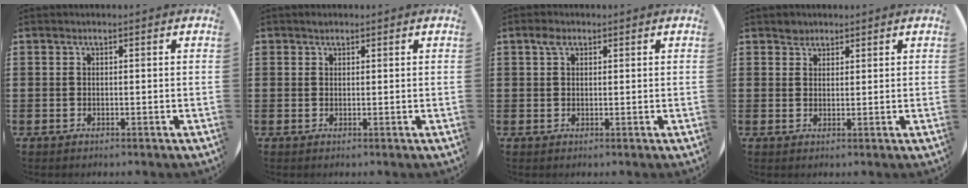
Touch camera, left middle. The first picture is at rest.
{"total": 0.8, "force": [0.7, 0.4, 0.0], "torque": [0.001, 0.003, 0.013]}
{"total": 1.8, "force": [1.0, 1.1, 0.9], "torque": [-0.011, 0.002, 0.018]}
{"total": 1.7, "force": [1.5, 0.8, -0.1], "torque": [0.009, -0.002, 0.027]}